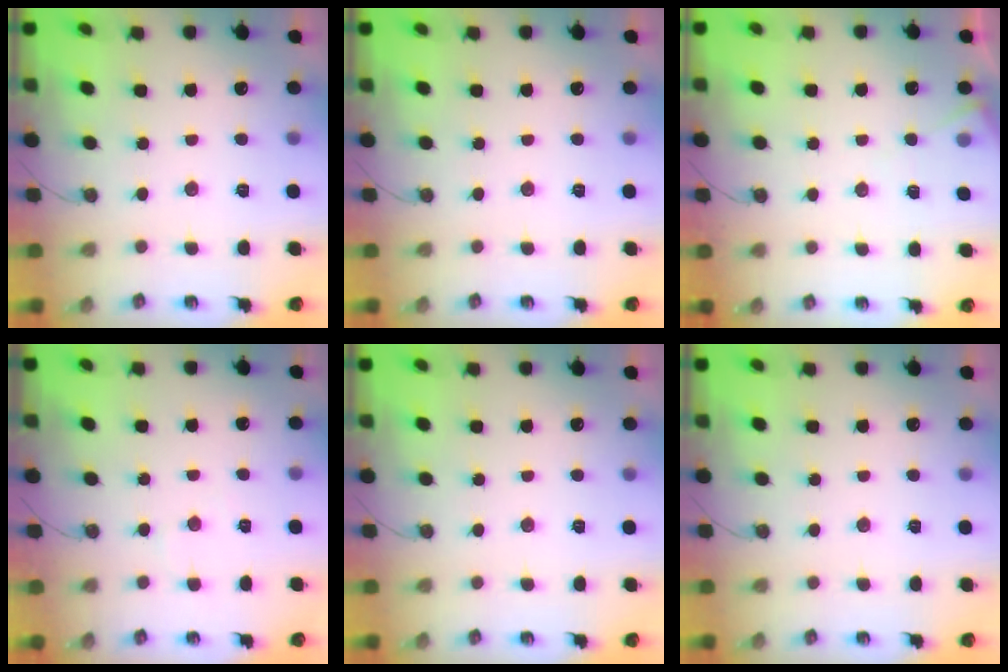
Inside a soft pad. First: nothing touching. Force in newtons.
{"total": 0.0}
{"total": 6.0, "press": 6.0, "slide": 0.9}
{"total": 2.6, "press": 2.5, "slide": 0.5}
{"total": 0.0}
{"total": 0.0}